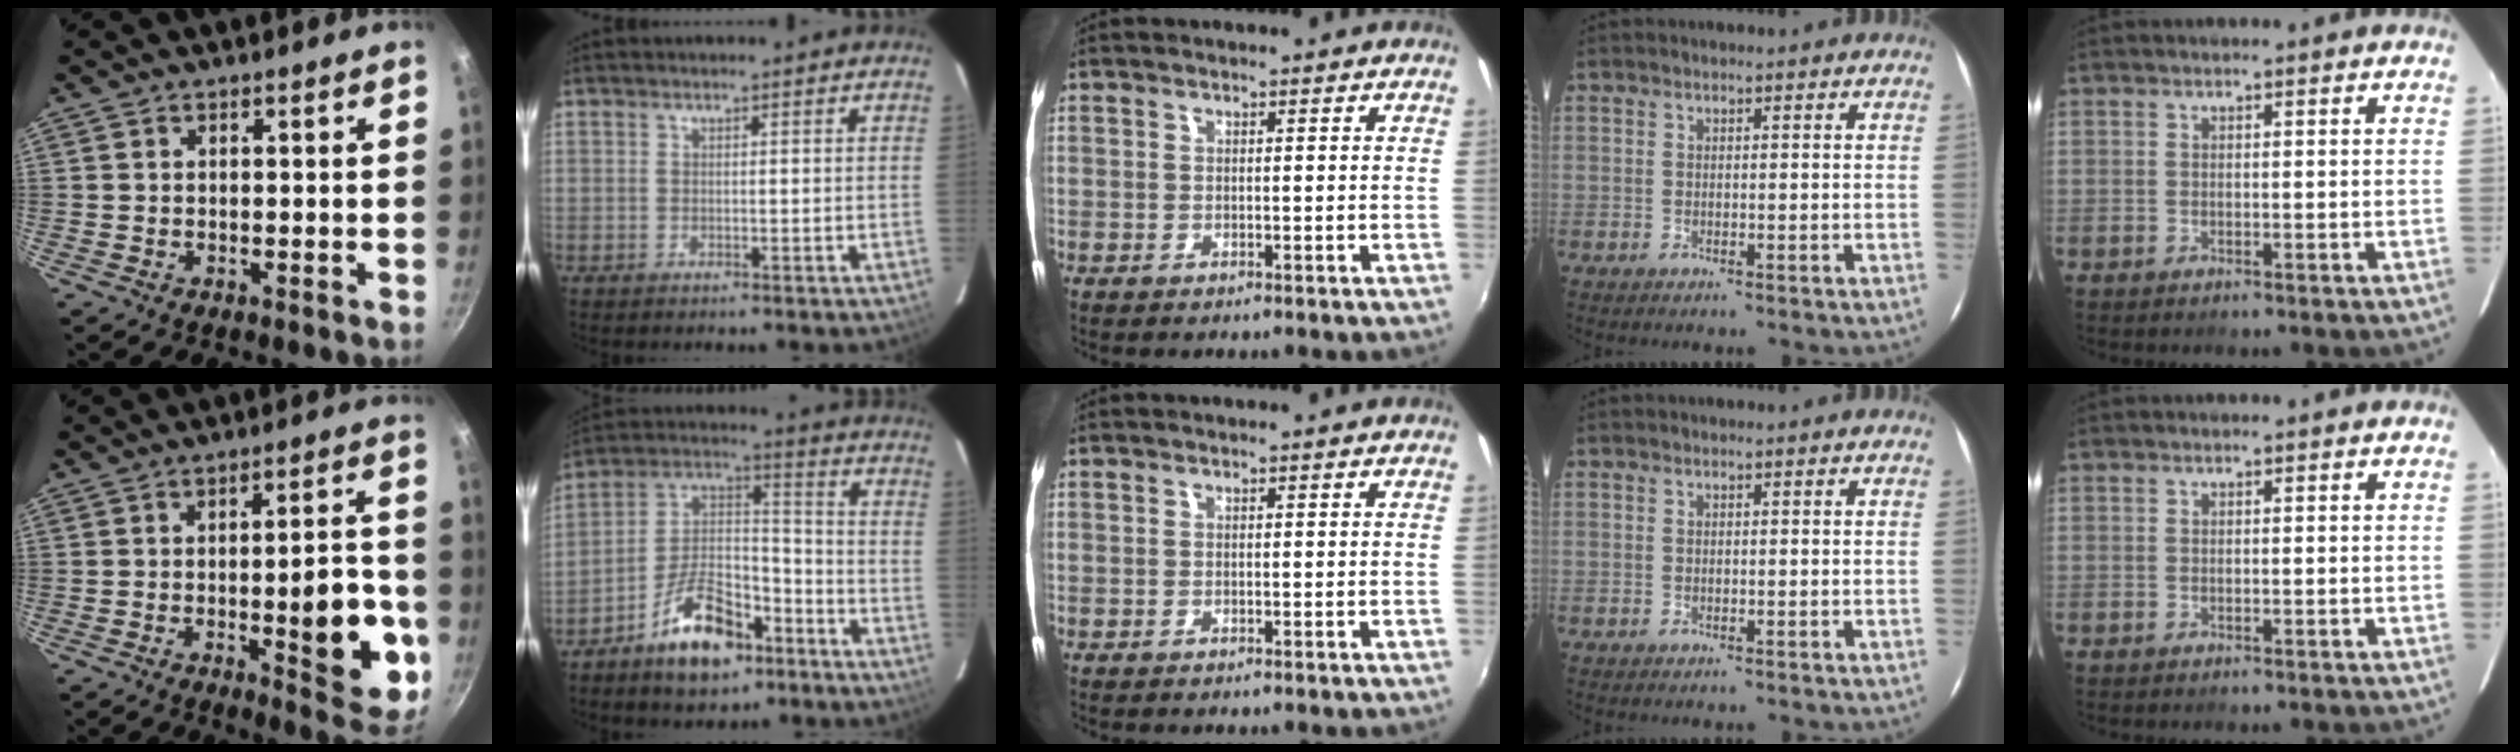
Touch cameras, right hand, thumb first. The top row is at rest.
{"thumb": {"total": 16.9, "force": [-3.7, 5.8, 15.4], "torque": [-0.152, 0.010, -0.047]}, "index": {"total": 14.5, "force": [-9.0, 7.0, 8.8], "torque": [-0.166, 0.027, -0.147]}}